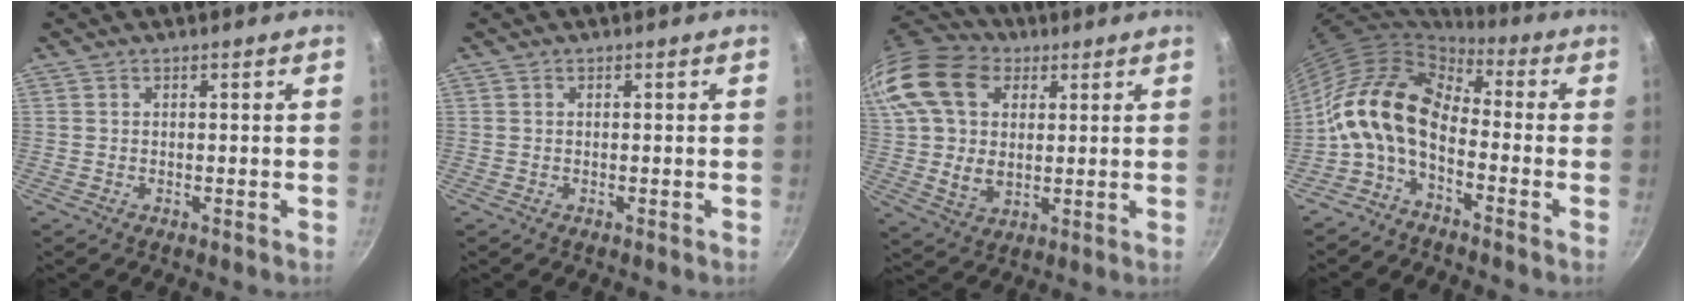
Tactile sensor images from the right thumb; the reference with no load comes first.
{"total": 0.0}
{"total": 23.2, "force": [7.3, 16.3, 14.8], "torque": [-0.309, 0.014, 0.128]}
{"total": 12.7, "force": [-2.0, 7.7, 9.8], "torque": [-0.175, 0.032, -0.055]}